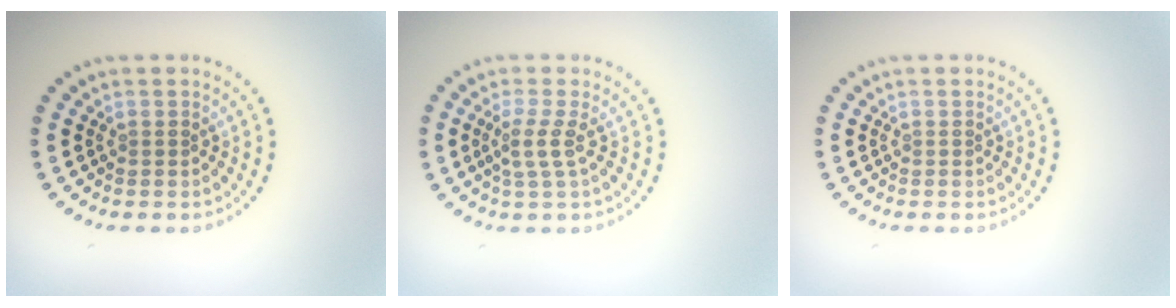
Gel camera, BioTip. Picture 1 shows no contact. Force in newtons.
{"total": 2.2, "press": 1.7, "slide": 1.4}
{"total": 0.0}